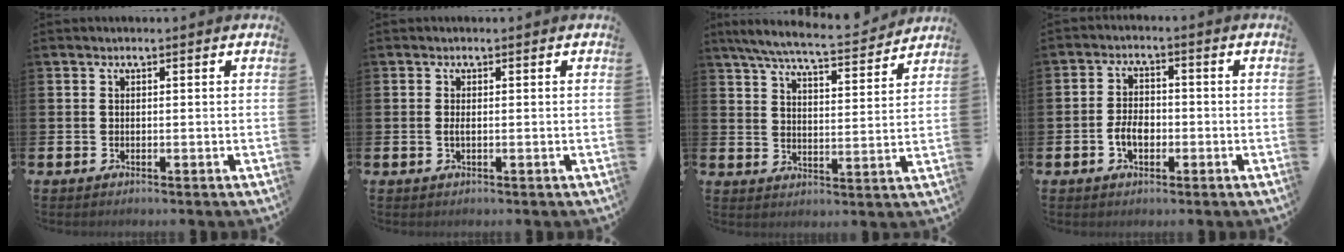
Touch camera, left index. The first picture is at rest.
{"total": 0.8, "force": [-0.1, 0.2, 0.8], "torque": [-0.011, -0.003, -0.003]}
{"total": 7.3, "force": [6.8, 0.6, 2.6], "torque": [-0.069, -0.045, 0.116]}
{"total": 3.8, "force": [-1.1, 2.5, 2.7], "torque": [-0.038, 0.001, -0.024]}